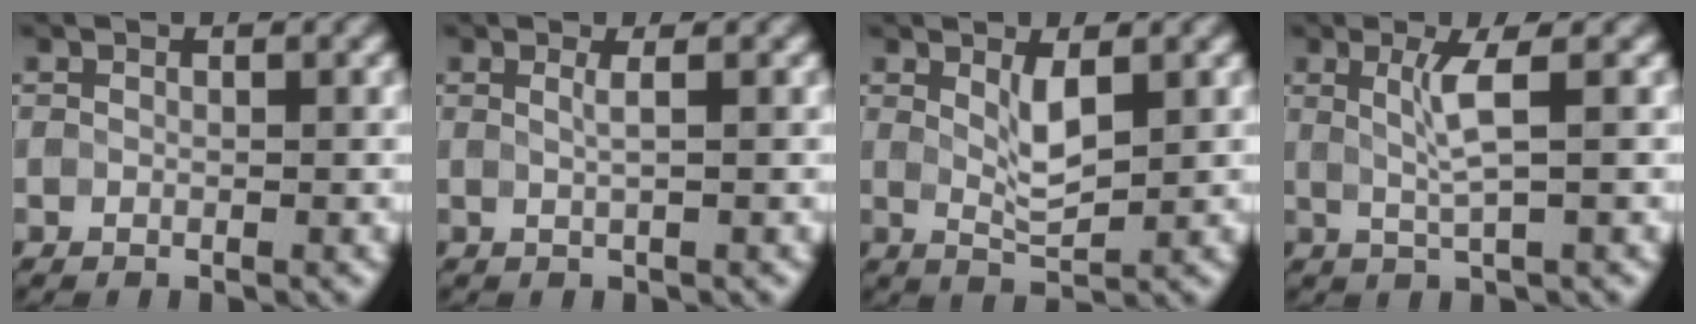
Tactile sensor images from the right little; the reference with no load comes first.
{"total": 1.0, "force": [0.3, 0.1, 0.9], "torque": [-0.015, 0.003, 0.002]}
{"total": 2.6, "force": [1.1, 0.6, 2.2], "torque": [-0.048, -0.003, 0.023]}
{"total": 2.8, "force": [0.7, 0.3, 2.7], "torque": [-0.056, 0.000, 0.014]}